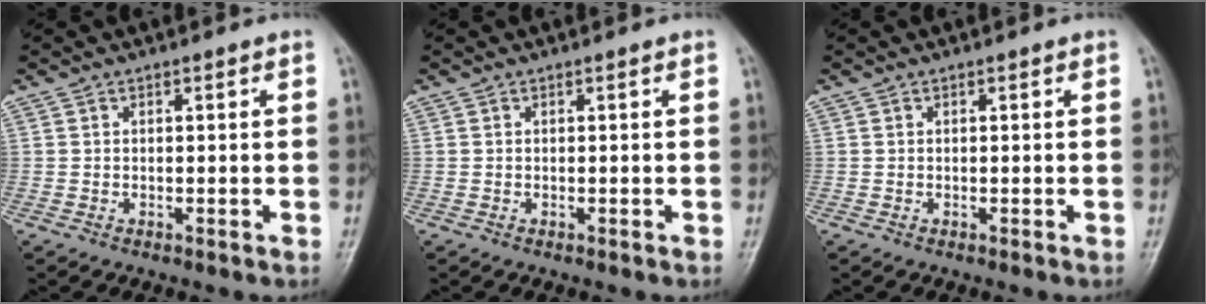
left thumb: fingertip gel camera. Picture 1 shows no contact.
{"total": 0.0}
{"total": 0.0}